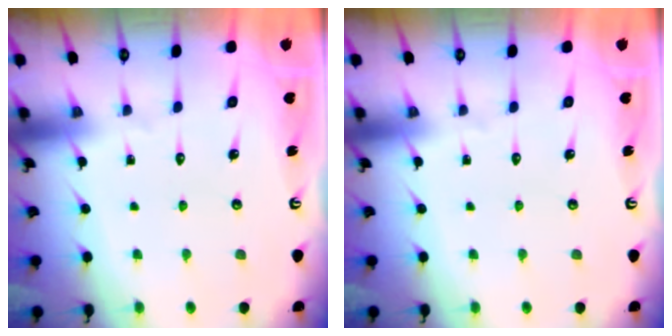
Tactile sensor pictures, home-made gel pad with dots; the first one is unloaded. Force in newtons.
{"total": 0.0}